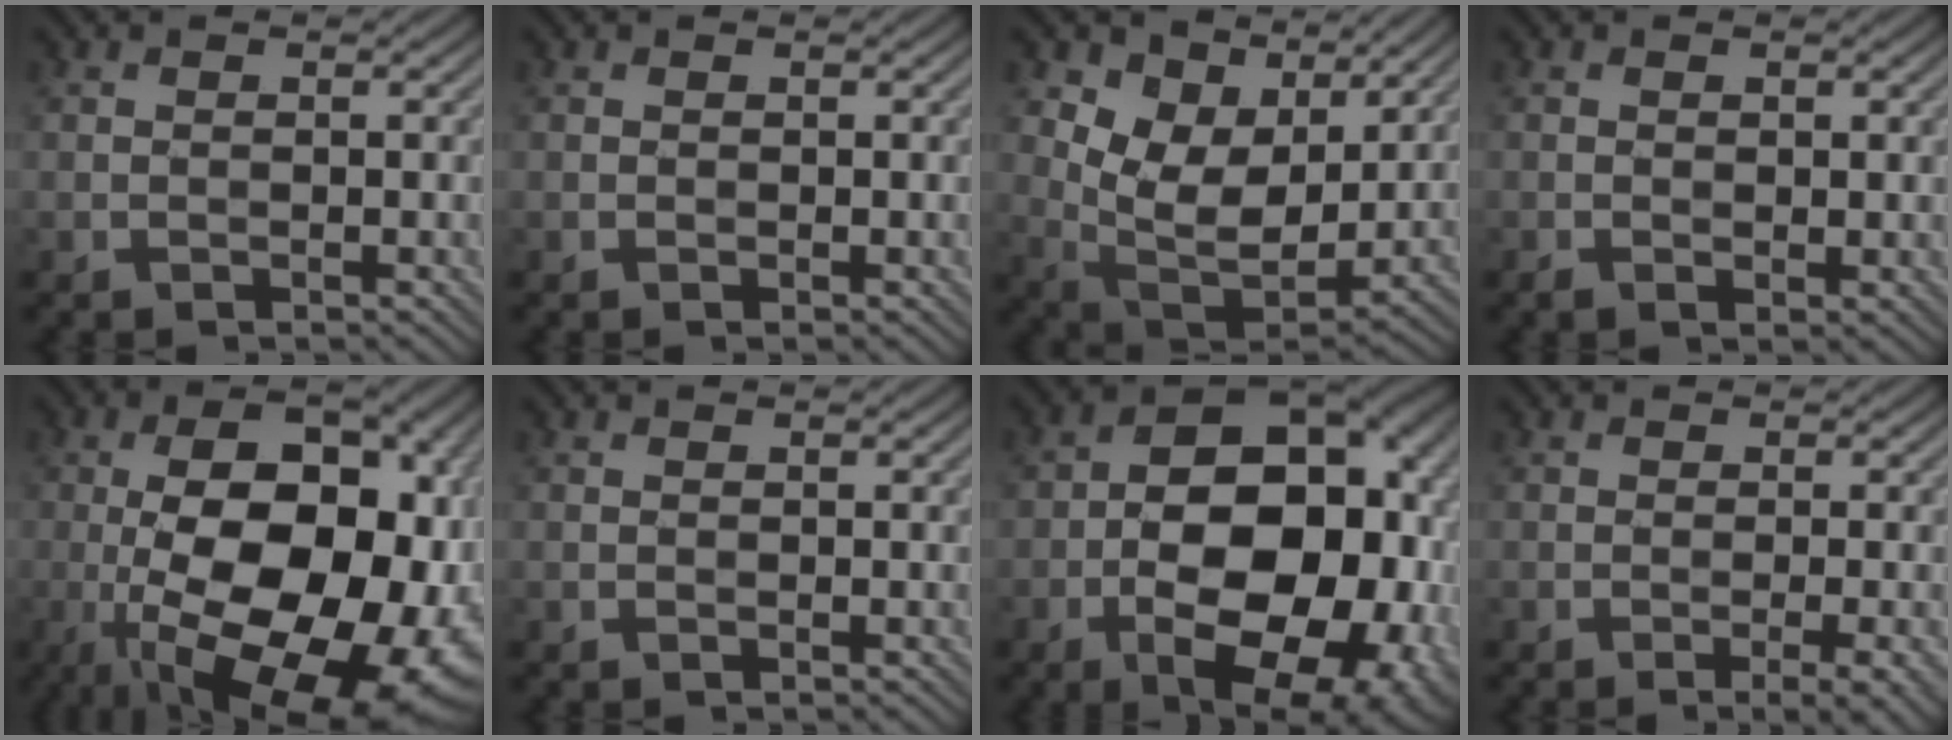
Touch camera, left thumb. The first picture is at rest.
{"total": 0.0}
{"total": 10.1, "force": [5.5, 6.0, 6.0], "torque": [-0.142, -0.006, 0.103]}
{"total": 1.0, "force": [0.1, 0.5, 0.9], "torque": [-0.020, -0.001, 0.004]}
{"total": 21.8, "force": [-4.7, 11.3, 18.0], "torque": [-0.246, 0.017, -0.062]}
{"total": 0.0}
{"total": 19.9, "force": [-4.5, 11.9, 15.4], "torque": [-0.205, -0.003, -0.058]}
{"total": 3.1, "force": [-1.3, 0.3, 2.8], "torque": [-0.046, 0.008, -0.022]}